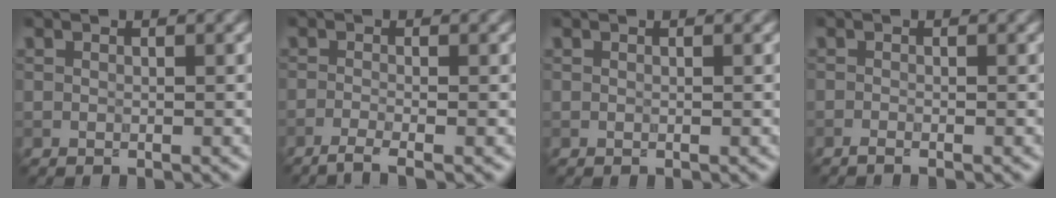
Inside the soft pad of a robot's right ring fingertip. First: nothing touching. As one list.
[{"total": 2.4, "force": [-1.6, 0.5, 1.7], "torque": [-0.031, -0.001, -0.043]}, {"total": 0.0}, {"total": 0.8, "force": [-0.6, 0.1, 0.5], "torque": [-0.011, -0.001, -0.014]}]